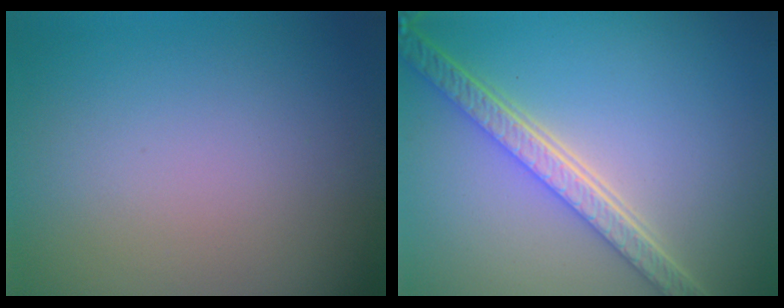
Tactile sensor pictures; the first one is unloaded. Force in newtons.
{"total": 5.5, "press": 4.1, "slide": 3.6}